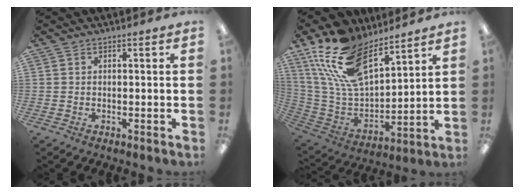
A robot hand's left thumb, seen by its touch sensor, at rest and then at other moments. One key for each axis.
{"total": 21.2, "fx": 14.1, "fy": 10.2, "fz": 12.2, "tx": -0.258, "ty": -0.074, "tz": 0.260}